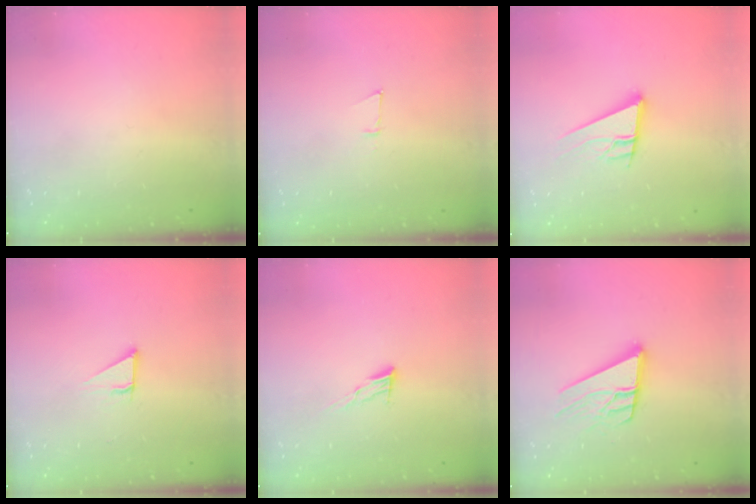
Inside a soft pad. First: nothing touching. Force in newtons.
{"total": 3.3, "press": 3.3, "slide": 0.6}
{"total": 13.1, "press": 12.7, "slide": 3.4}
{"total": 2.9, "press": 2.9, "slide": 0.1}
{"total": 7.2, "press": 7.1, "slide": 1.2}
{"total": 14.1, "press": 13.9, "slide": 2.4}